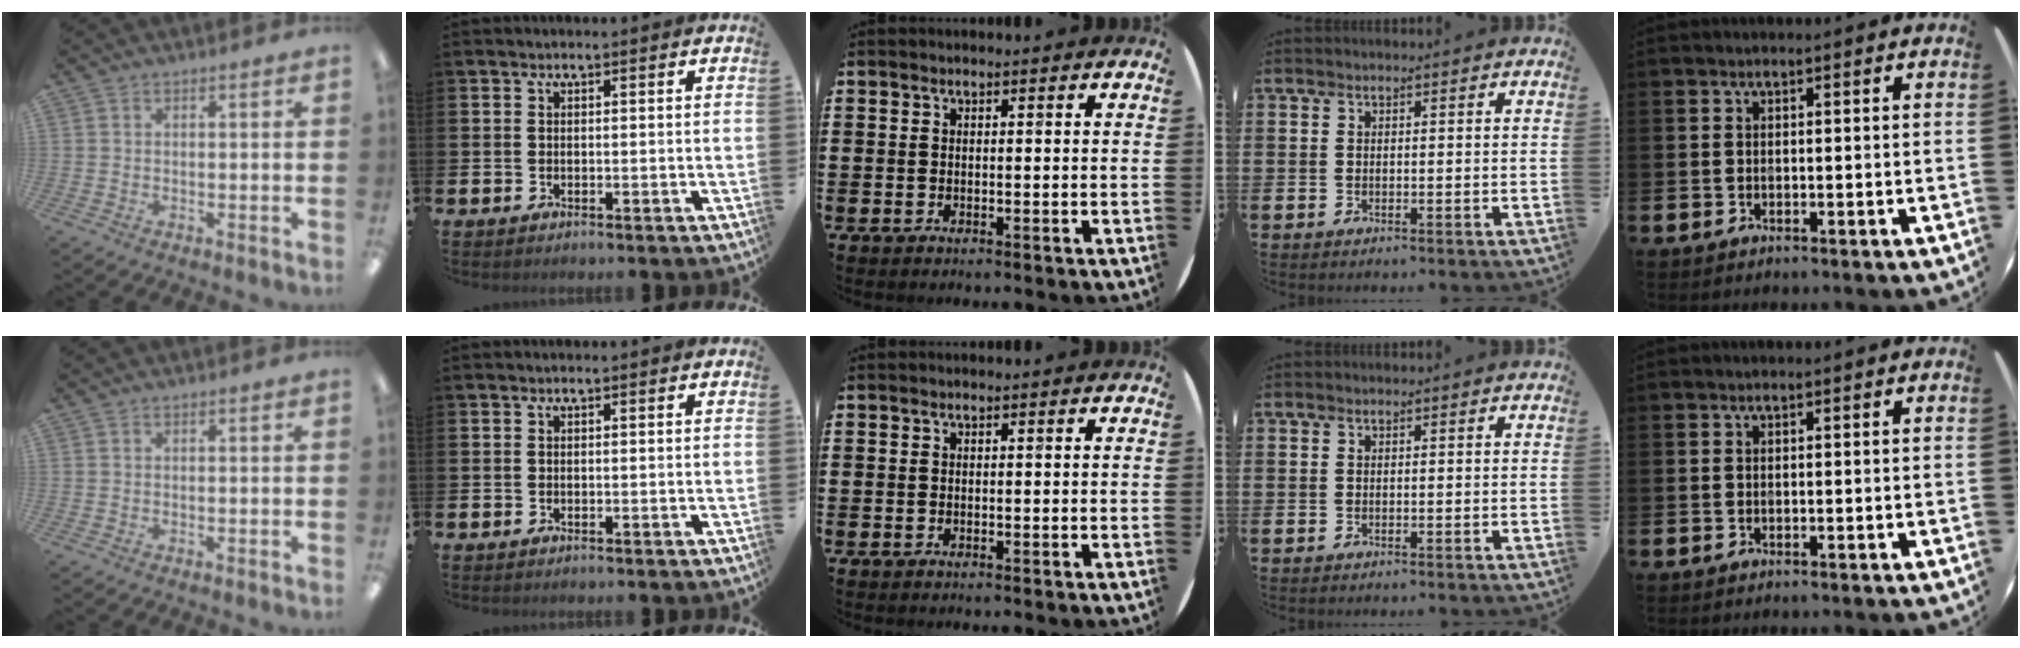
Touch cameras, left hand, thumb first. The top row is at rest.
{}